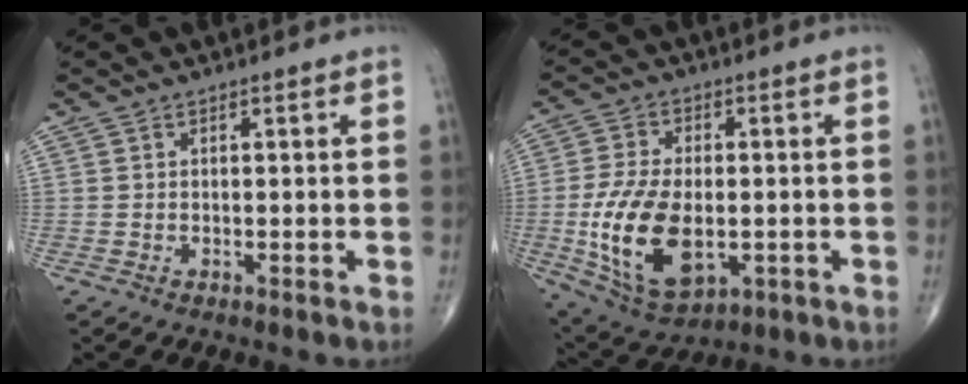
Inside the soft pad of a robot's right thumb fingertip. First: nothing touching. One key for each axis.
{"total": 16.4, "fx": -2.7, "fy": 9.1, "fz": 13.4, "tx": -0.255, "ty": -0.008, "tz": -0.033}